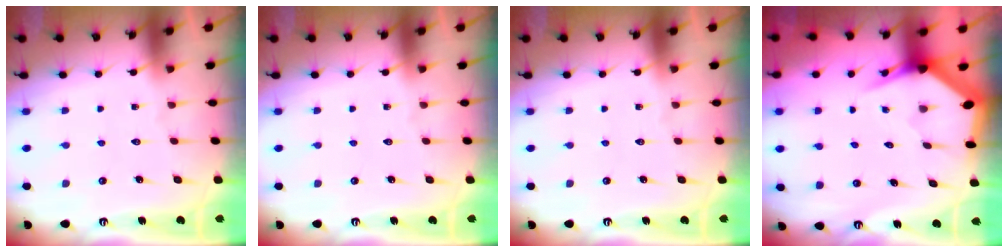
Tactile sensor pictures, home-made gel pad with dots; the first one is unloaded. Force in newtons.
{"total": 0.0}
{"total": 0.0}
{"total": 3.6, "press": 3.6, "slide": 0.2}